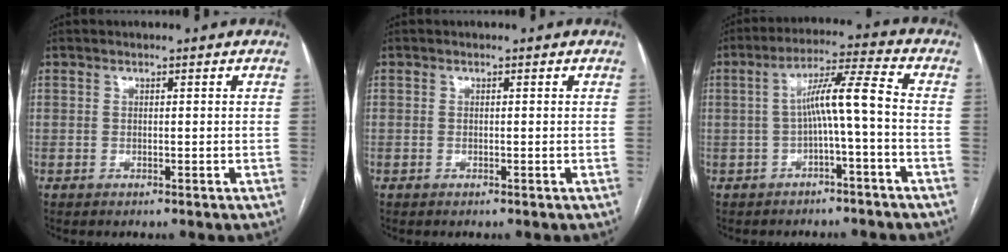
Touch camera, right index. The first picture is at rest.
{"total": 0.0}
{"total": 7.4, "force": [-1.2, -0.2, 7.3], "torque": [-0.125, 0.031, -0.018]}